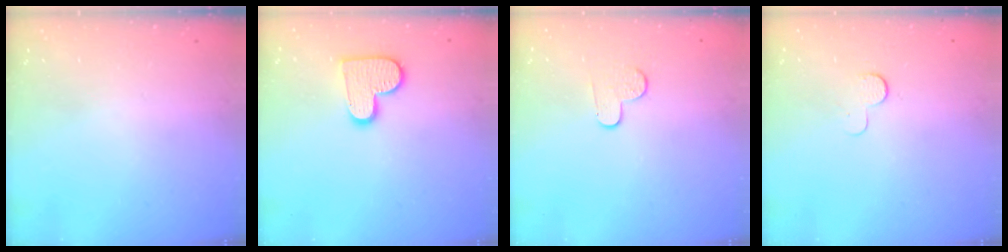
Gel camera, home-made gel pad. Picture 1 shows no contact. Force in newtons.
{"total": 11.7, "press": 11.6, "slide": 0.6}
{"total": 4.6, "press": 4.5, "slide": 0.5}
{"total": 3.9, "press": 3.9, "slide": 0.4}